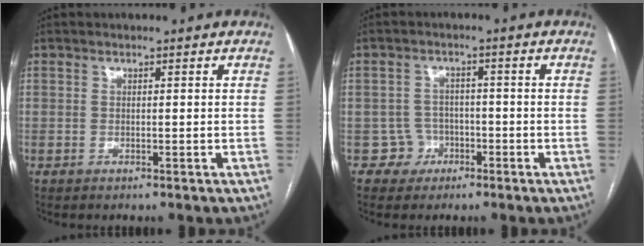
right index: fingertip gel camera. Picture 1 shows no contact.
{"total": 3.6, "force": [-1.6, 3.2, -0.5], "torque": [0.020, 0.018, -0.025]}